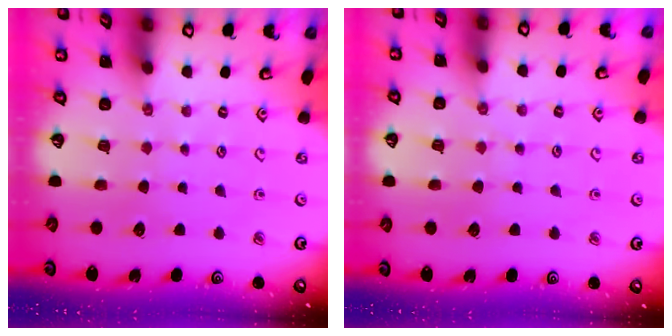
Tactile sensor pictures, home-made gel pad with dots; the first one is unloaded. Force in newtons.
{"total": 2.7, "press": 2.7, "slide": 0.5}